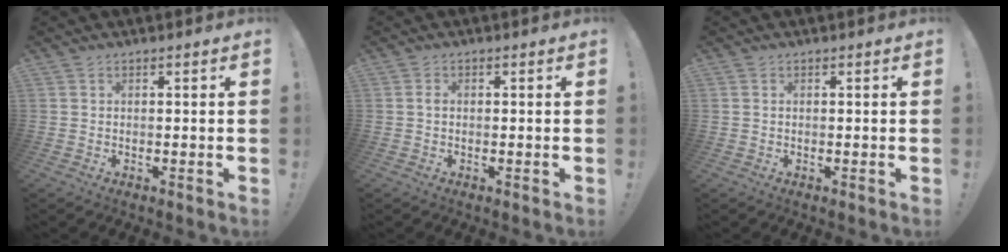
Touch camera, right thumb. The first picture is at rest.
{"total": 1.1, "force": [-0.2, 0.6, 0.9], "torque": [-0.018, 0.005, -0.004]}
{"total": 0.0}